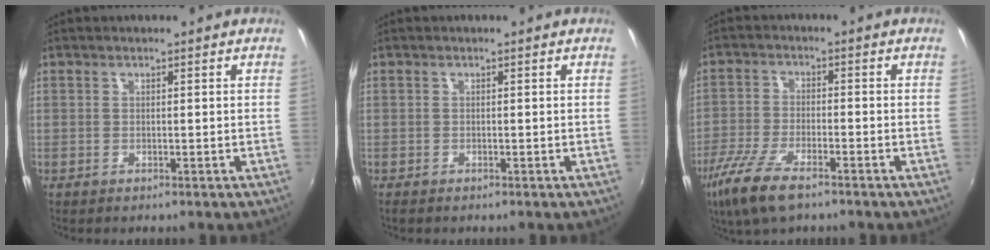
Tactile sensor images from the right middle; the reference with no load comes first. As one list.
[{"total": 0.0}, {"total": 9.7, "force": [-6.5, 2.9, 6.6], "torque": [-0.158, -0.025, -0.129]}]